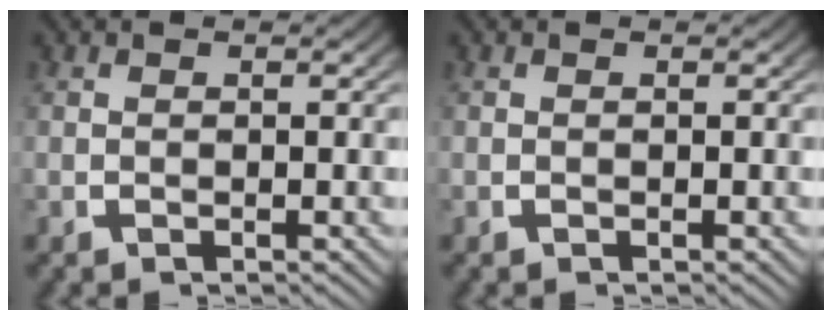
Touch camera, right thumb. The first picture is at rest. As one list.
[{"total": 0.0}]